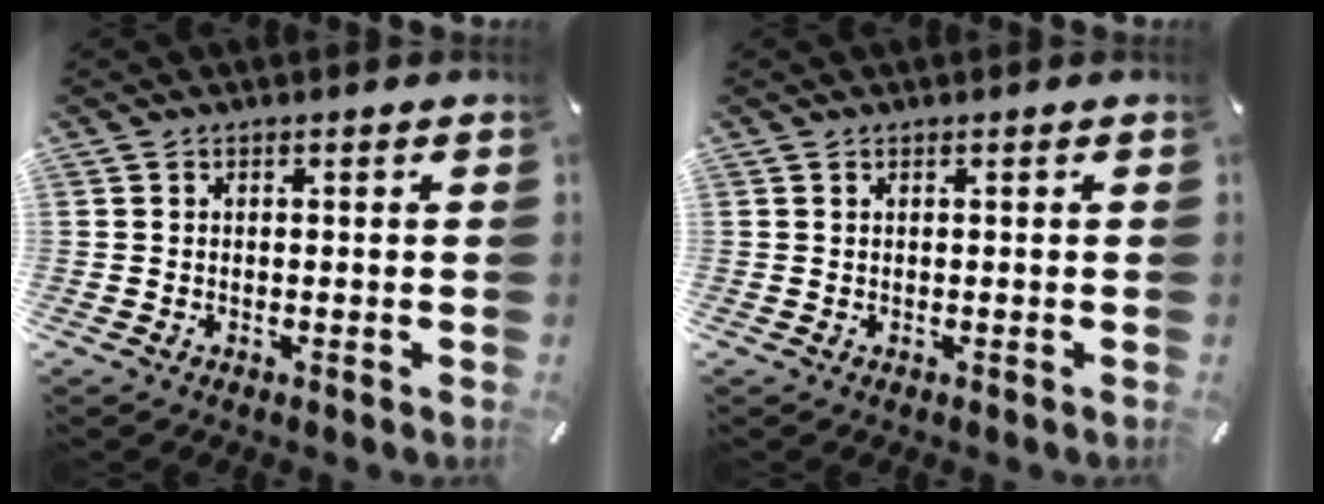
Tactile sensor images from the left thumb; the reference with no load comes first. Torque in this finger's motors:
{"motor_torque": [0.03, 0.02, -0.03, -0.10, 0.03]}